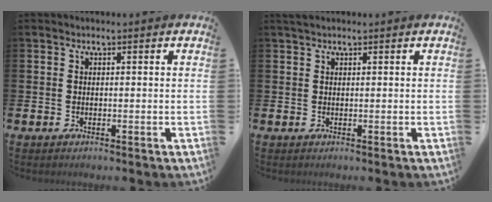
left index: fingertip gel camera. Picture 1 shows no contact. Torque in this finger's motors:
{"motor_torque": [0.09, -0.11, -0.01, 0.04]}